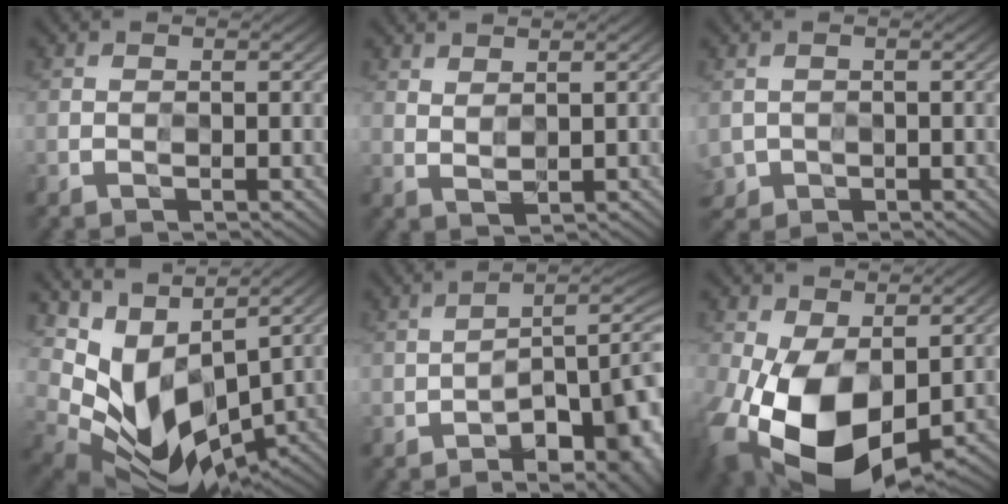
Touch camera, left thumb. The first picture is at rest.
{"total": 2.3, "force": [2.3, -0.2, -0.1], "torque": [-0.012, -0.002, 0.045]}
{"total": 2.7, "force": [-0.7, 2.5, 0.7], "torque": [-0.034, -0.019, -0.011]}
{"total": 9.3, "force": [4.6, 5.4, 6.0], "torque": [-0.141, -0.011, 0.100]}
{"total": 11.9, "force": [-5.3, 5.1, 9.3], "torque": [-0.106, 0.006, -0.068]}
{"total": 14.0, "force": [-2.6, 9.3, 10.2], "torque": [-0.242, -0.044, -0.024]}